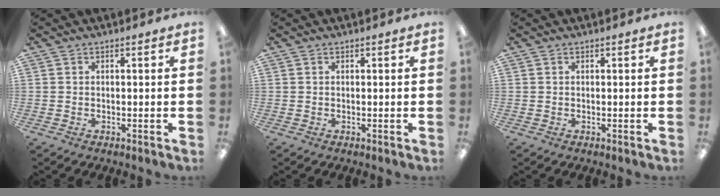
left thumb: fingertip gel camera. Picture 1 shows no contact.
{"total": 0.0}
{"total": 0.0}